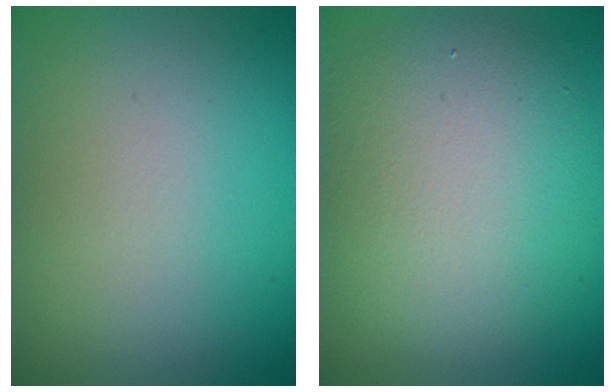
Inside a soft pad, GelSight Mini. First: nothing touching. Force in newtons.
{"total": 7.5, "press": 7.5, "slide": 0.8}